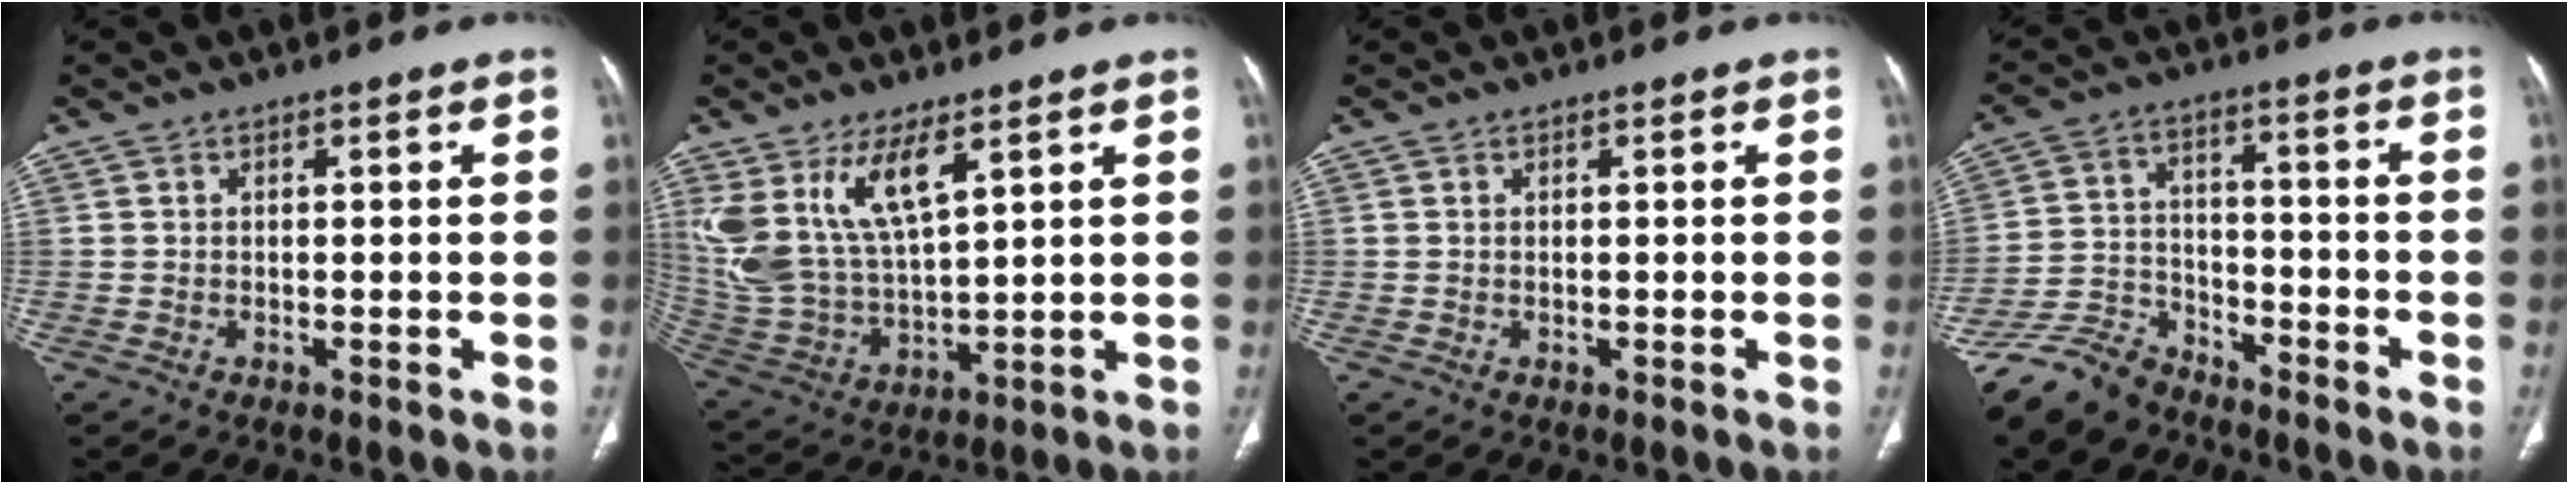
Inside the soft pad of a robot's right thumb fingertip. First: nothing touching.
{"total": 14.2, "force": [7.4, 5.6, 10.7], "torque": [-0.214, -0.031, 0.166]}
{"total": 0.0}
{"total": 10.7, "force": [-9.0, 5.1, 2.5], "torque": [-0.052, 0.049, -0.176]}